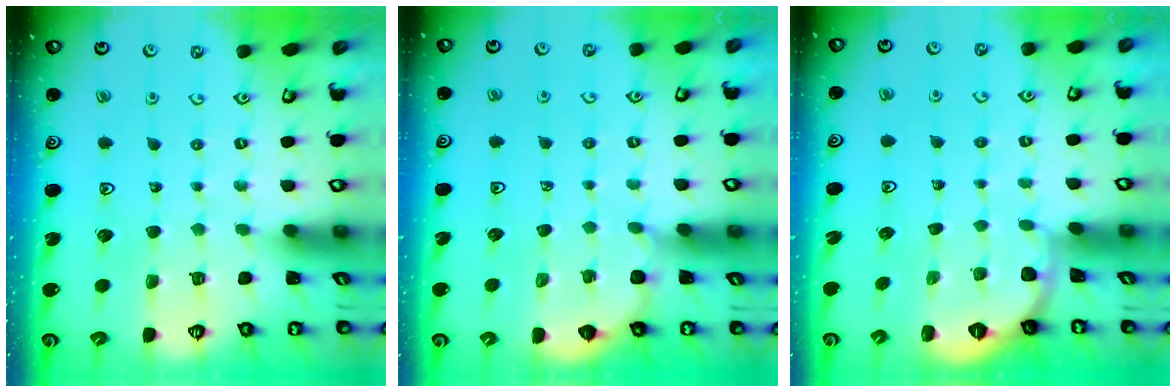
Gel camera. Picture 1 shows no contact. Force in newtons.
{"total": 3.2, "press": 3.2, "slide": 0.3}
{"total": 0.0}